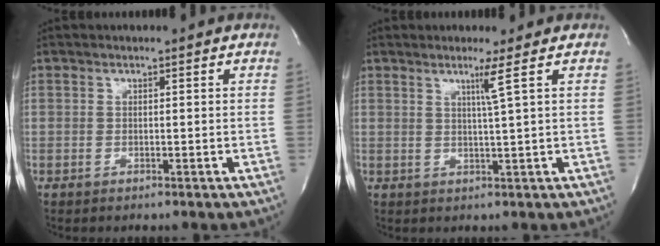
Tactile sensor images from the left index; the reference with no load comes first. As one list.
[{"total": 2.7, "force": [1.2, -1.4, 2.0], "torque": [-0.040, -0.013, 0.027]}]